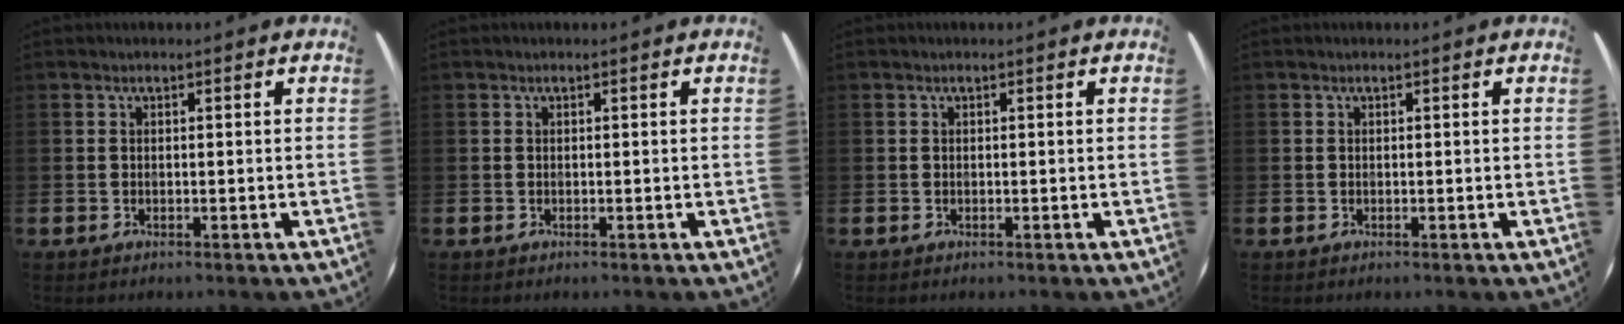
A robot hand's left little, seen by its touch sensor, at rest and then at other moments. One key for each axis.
{"total": 0.0}
{"total": 0.0}
{"total": 0.0}